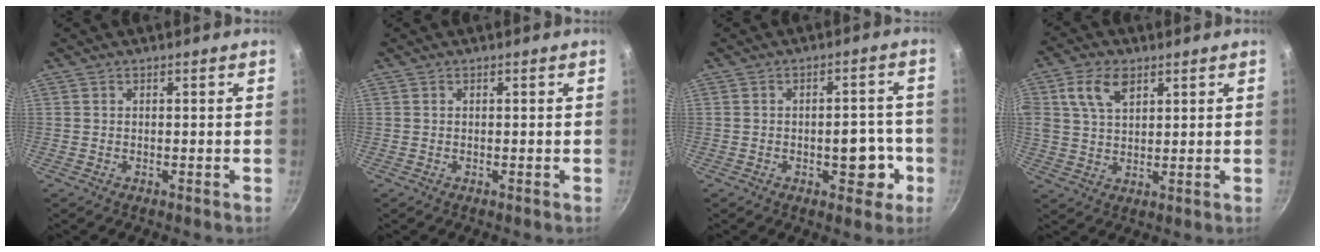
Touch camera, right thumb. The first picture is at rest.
{"total": 0.0}
{"total": 7.1, "force": [-2.2, 4.0, 5.4], "torque": [-0.033, 0.020, -0.027]}
{"total": 7.9, "force": [3.5, 4.8, 5.3], "torque": [-0.092, -0.004, 0.064]}